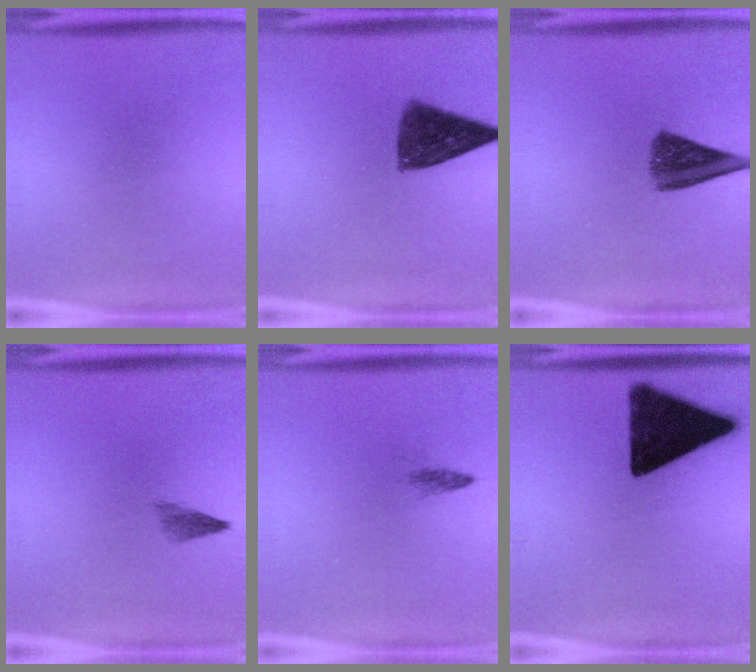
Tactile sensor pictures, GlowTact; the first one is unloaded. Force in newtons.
{"total": 9.8}
{"total": 8.3}
{"total": 1.9}
{"total": 1.0}
{"total": 16.1}